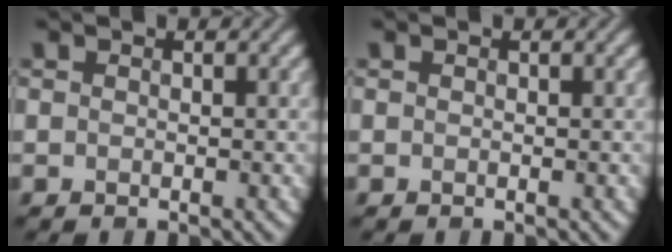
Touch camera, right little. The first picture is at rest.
{"total": 0.0}